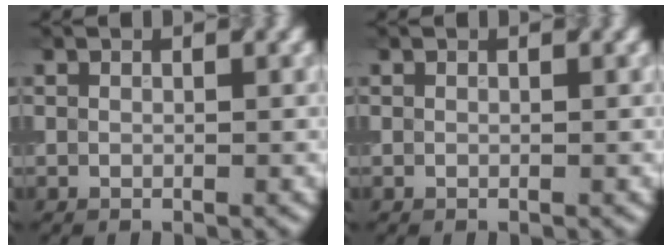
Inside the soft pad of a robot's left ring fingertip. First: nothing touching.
{"total": 0.0}